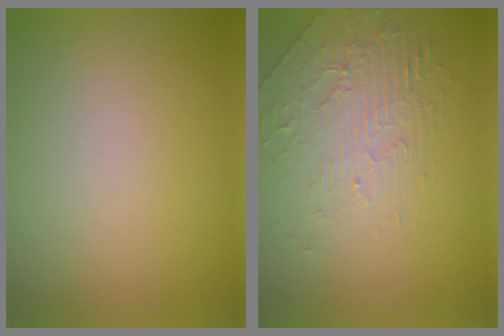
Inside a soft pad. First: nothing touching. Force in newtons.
{"total": 2.5, "press": 1.8, "slide": 1.6}